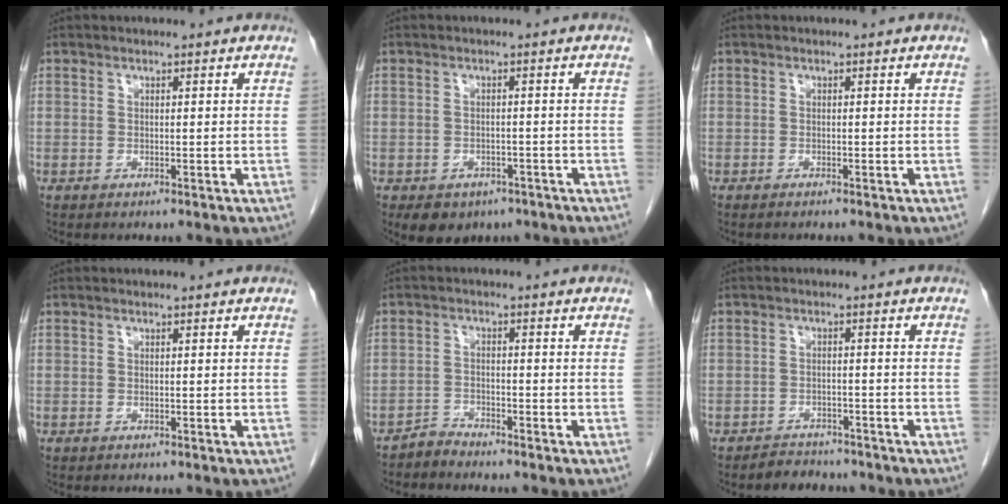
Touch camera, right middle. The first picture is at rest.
{"total": 5.9, "force": [-4.0, 3.9, 1.9], "torque": [-0.025, 0.003, -0.049]}
{"total": 1.0, "force": [-0.8, -0.1, 0.5], "torque": [-0.008, -0.001, -0.009]}
{"total": 0.0}
{"total": 1.9, "force": [-1.9, 0.1, -0.5], "torque": [0.018, -0.006, -0.036]}
{"total": 3.6, "force": [-3.3, 1.5, 0.1], "torque": [-0.006, 0.001, -0.049]}